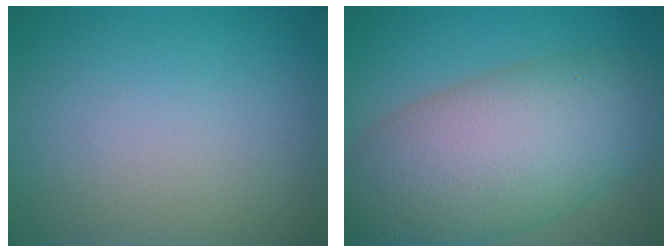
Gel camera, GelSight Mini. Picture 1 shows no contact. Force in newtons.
{"total": 11.6, "press": 11.6, "slide": 0.3}